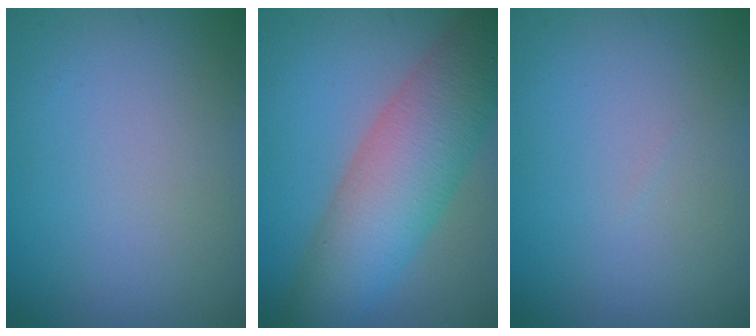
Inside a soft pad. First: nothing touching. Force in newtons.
{"total": 8.1, "press": 8.1, "slide": 0.5}
{"total": 0.0}